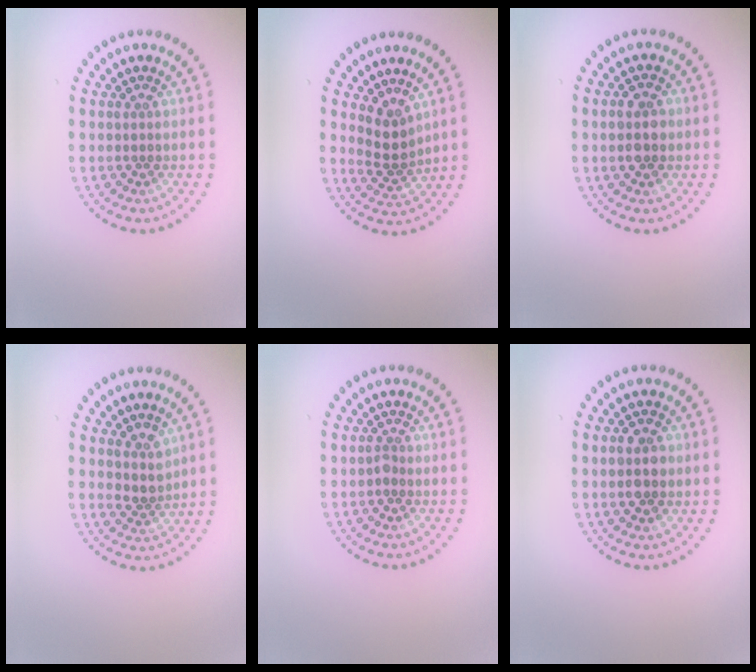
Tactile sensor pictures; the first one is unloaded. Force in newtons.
{"total": 2.6, "press": 2.1, "slide": 1.5}
{"total": 2.8, "press": 2.8, "slide": 0.1}
{"total": 2.1, "press": 1.7, "slide": 1.3}
{"total": 0.6, "press": 0.5, "slide": 0.3}
{"total": 2.8, "press": 2.8, "slide": 0.2}